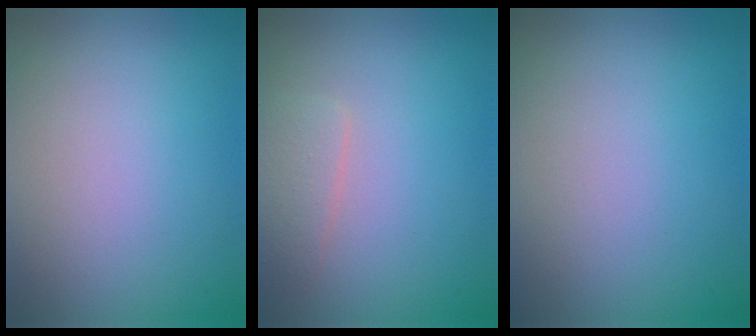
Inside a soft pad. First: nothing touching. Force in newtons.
{"total": 1.8, "press": 1.8, "slide": 0.0}
{"total": 0.0}